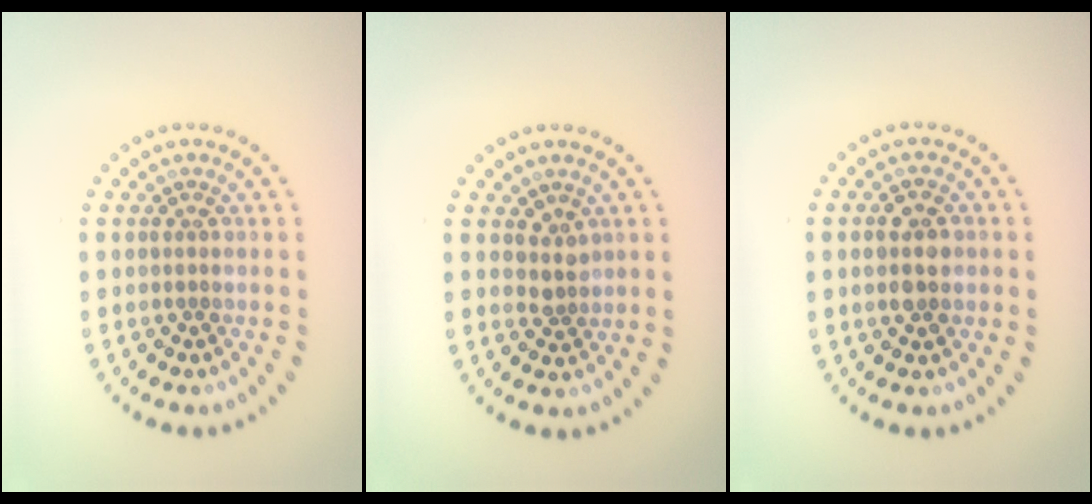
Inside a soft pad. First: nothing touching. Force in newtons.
{"total": 1.6, "press": 1.2, "slide": 1.0}
{"total": 2.9, "press": 2.9, "slide": 0.1}